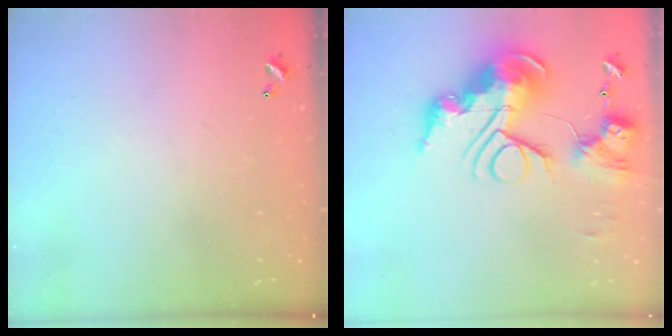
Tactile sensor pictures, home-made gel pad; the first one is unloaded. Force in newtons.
{"total": 0.7, "press": 0.7, "slide": 0.0}